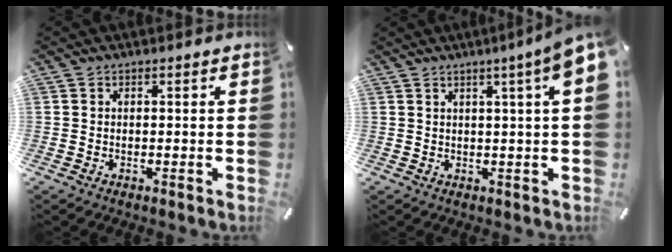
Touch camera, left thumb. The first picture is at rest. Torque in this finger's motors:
{"motor_torque": [1.89, 3.12, 2.02, -0.74, 0.14]}